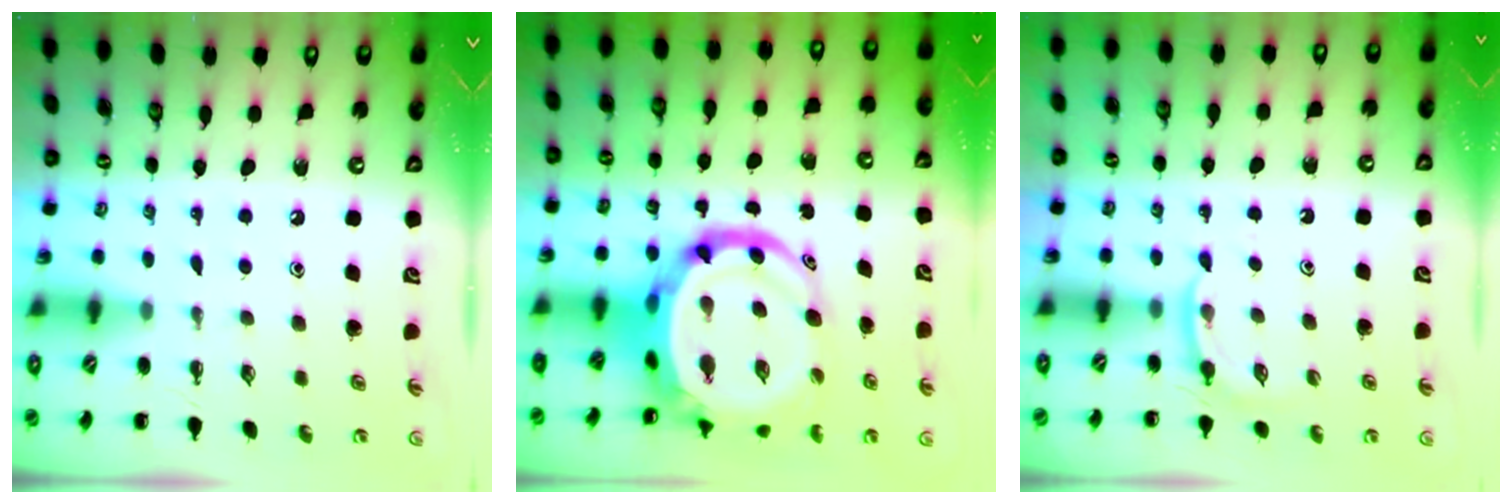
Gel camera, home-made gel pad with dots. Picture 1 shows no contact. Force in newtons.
{"total": 14.2, "press": 13.7, "slide": 4.0}
{"total": 3.9, "press": 3.7, "slide": 1.1}